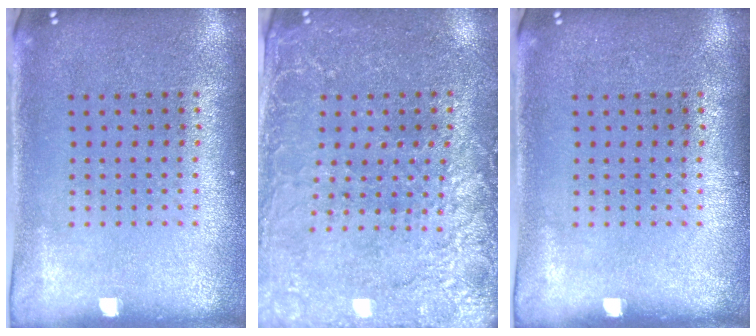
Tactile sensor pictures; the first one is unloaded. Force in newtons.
{"total": 2.9, "press": 2.8, "slide": 0.7}
{"total": 0.0}